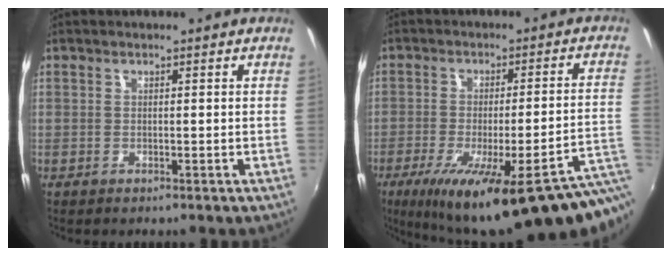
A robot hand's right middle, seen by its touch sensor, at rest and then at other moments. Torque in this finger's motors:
{"motor_torque": [1.45, -0.69, 0.44, 0.21]}